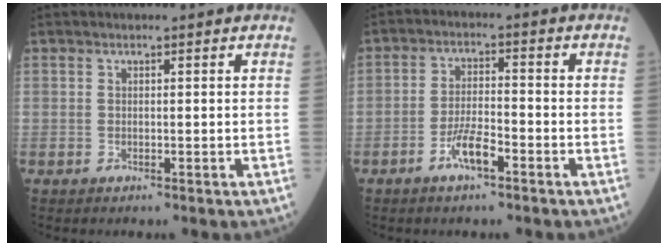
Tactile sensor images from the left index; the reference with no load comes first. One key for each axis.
{"total": 4.8, "fx": -3.0, "fy": 0.9, "fz": 3.7, "tx": -0.074, "ty": -0.001, "tz": -0.059}